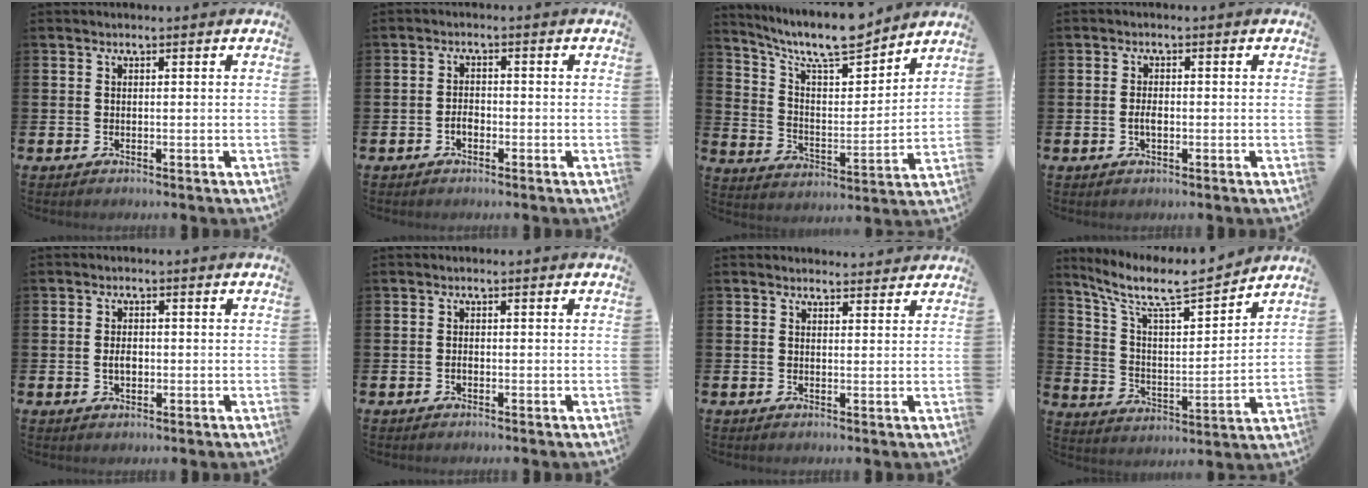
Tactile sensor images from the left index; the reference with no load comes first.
{"total": 1.7, "force": [-0.8, 1.1, 1.1], "torque": [-0.021, 0.005, -0.016]}
{"total": 9.8, "force": [8.9, 2.0, 3.6], "torque": [-0.096, -0.065, 0.155]}
{"total": 1.9, "force": [-0.4, 1.0, 1.6], "torque": [-0.031, 0.002, -0.008]}
{"total": 2.2, "force": [-0.2, 1.4, 1.7], "torque": [-0.024, 0.003, -0.007]}
{"total": 0.6, "force": [-0.3, 0.4, 0.4], "torque": [-0.016, 0.003, -0.005]}
{"total": 2.1, "force": [2.0, 0.4, -0.1], "torque": [0.007, -0.012, 0.035]}
{"total": 9.3, "force": [8.1, 1.6, 4.3], "torque": [-0.116, -0.055, 0.136]}